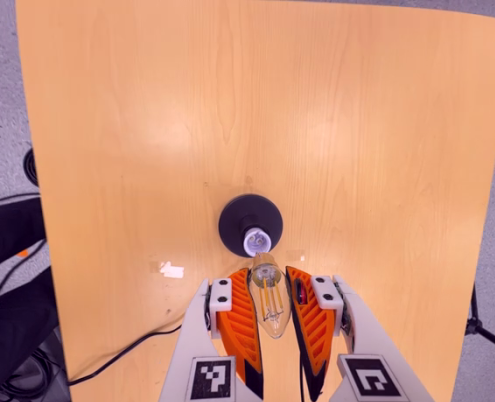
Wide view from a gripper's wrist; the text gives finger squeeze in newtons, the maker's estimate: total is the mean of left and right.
{"total": 21.1, "left": 23.7, "right": 18.4}